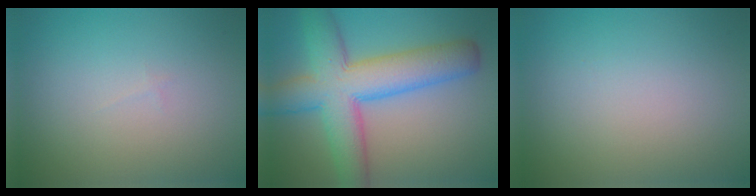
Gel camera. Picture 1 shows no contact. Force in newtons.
{"total": 9.7, "press": 9.7, "slide": 0.2}
{"total": 0.0}